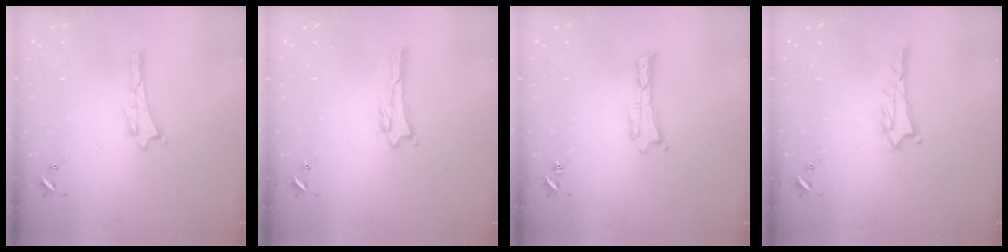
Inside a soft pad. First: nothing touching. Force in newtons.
{"total": 1.0, "press": 1.0, "slide": 0.1}
{"total": 0.0}
{"total": 0.7, "press": 0.7, "slide": 0.1}